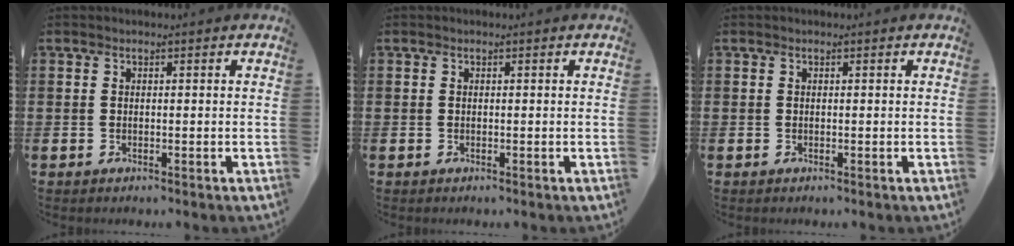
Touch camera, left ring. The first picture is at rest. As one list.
[{"total": 0.0}, {"total": 0.0}]